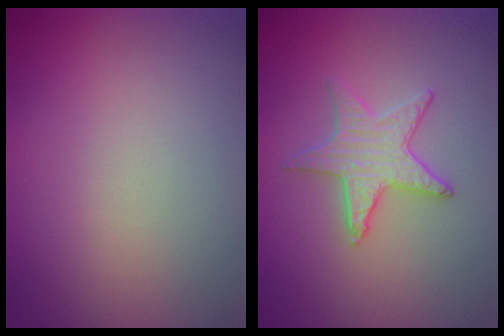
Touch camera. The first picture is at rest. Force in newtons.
{"total": 2.4, "press": 2.4, "slide": 0.2}